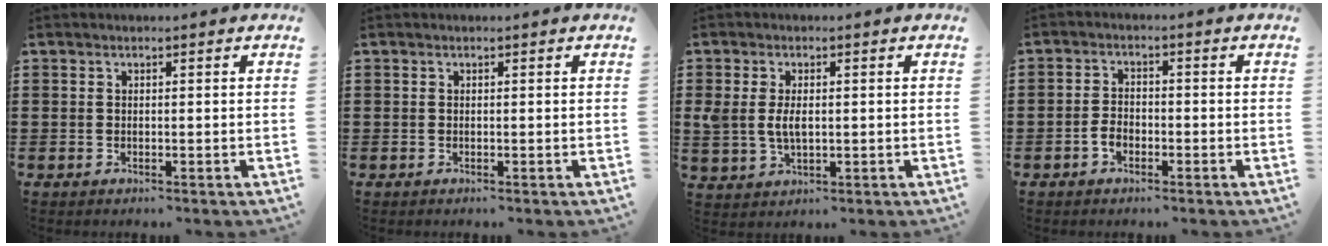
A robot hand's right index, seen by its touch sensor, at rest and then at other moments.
{"total": 0.0}
{"total": 4.1, "force": [0.3, 2.4, 3.3], "torque": [-0.084, 0.004, 0.000]}
{"total": 2.5, "force": [-1.3, 1.5, 1.6], "torque": [-0.039, 0.000, -0.028]}